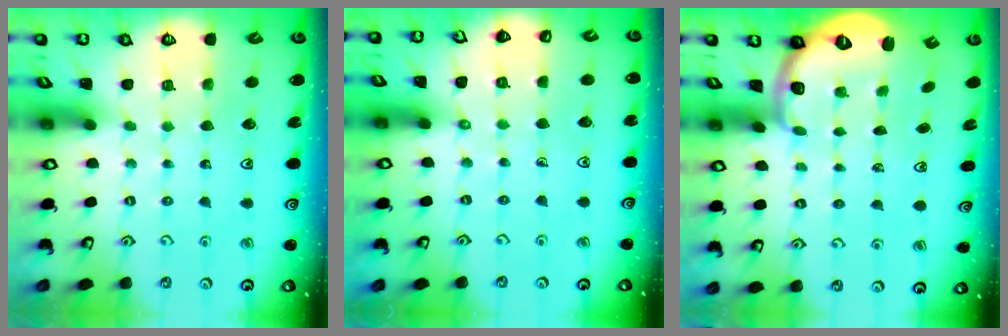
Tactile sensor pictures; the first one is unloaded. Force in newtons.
{"total": 3.3, "press": 3.3, "slide": 0.2}
{"total": 2.5, "press": 2.0, "slide": 1.5}